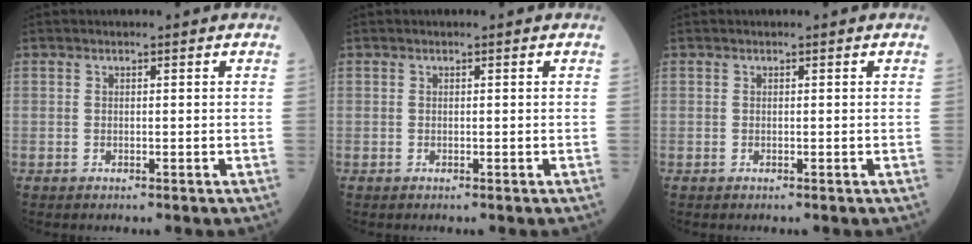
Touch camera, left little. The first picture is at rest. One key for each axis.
{"total": 0.0}
{"total": 0.0}